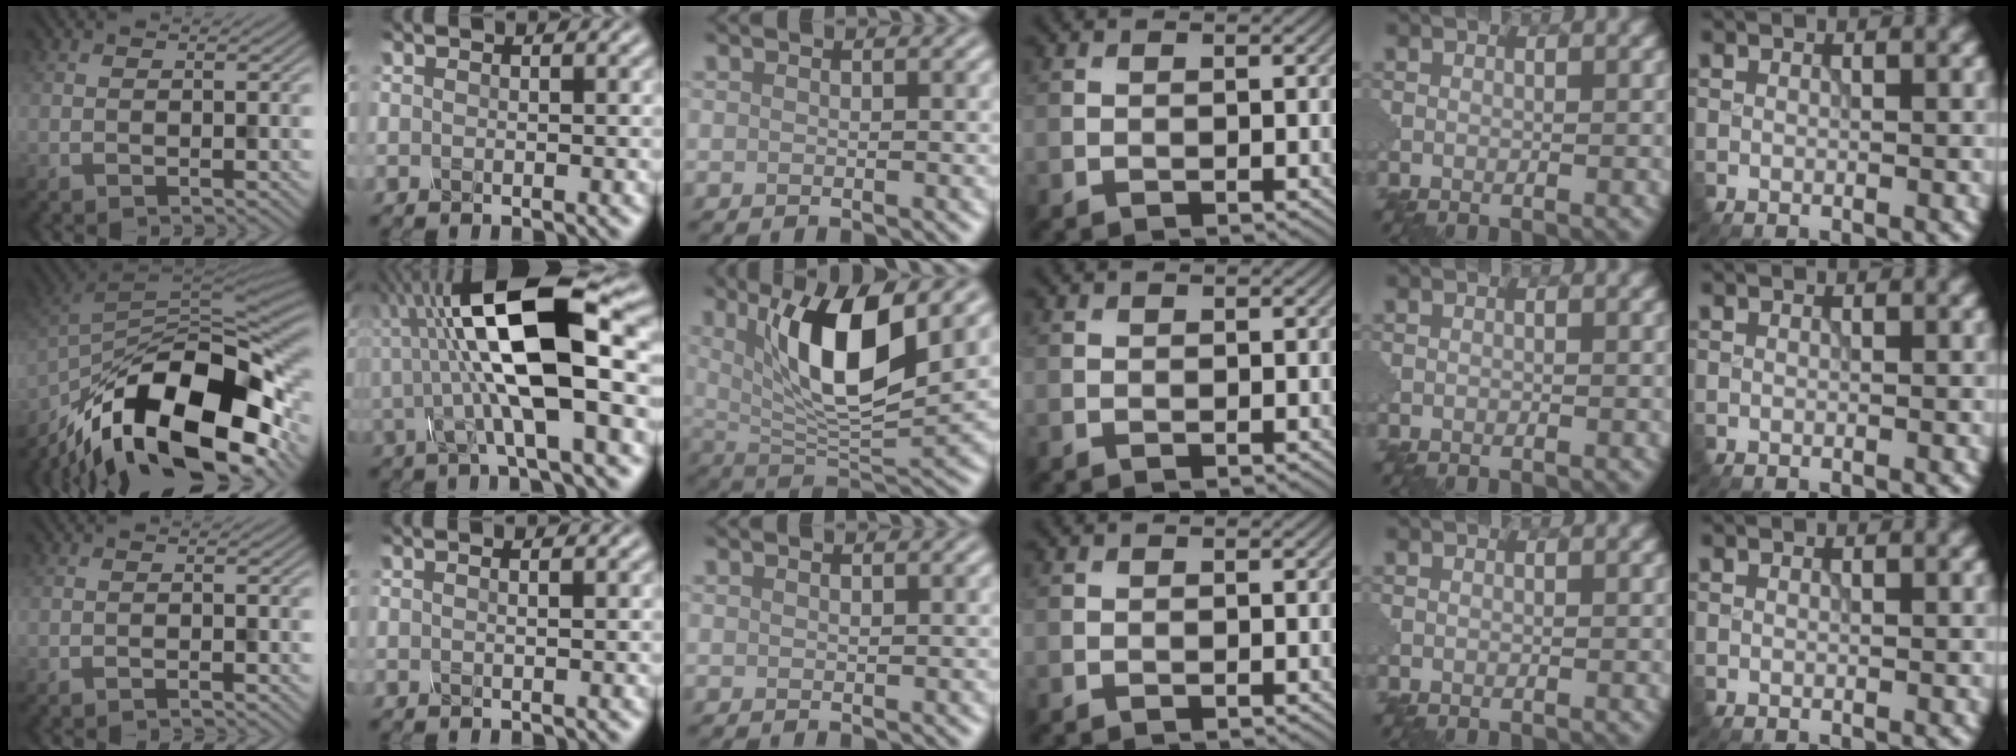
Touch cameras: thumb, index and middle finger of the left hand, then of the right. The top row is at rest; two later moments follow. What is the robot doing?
{"motion": "assemble", "object": "glue stick"}